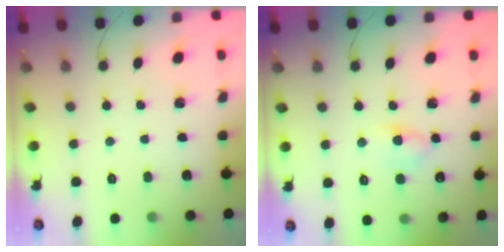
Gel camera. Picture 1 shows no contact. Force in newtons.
{"total": 5.2, "press": 5.0, "slide": 1.3}